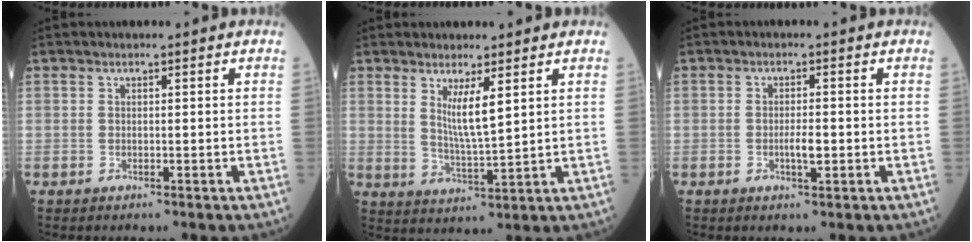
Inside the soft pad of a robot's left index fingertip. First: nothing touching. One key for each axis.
{"total": 4.9, "fx": 1.9, "fy": 0.1, "fz": 4.5, "tx": -0.088, "ty": -0.021, "tz": 0.042}
{"total": 2.4, "fx": -1.0, "fy": 0.5, "fz": 2.1, "tx": -0.041, "ty": -0.005, "tz": -0.016}